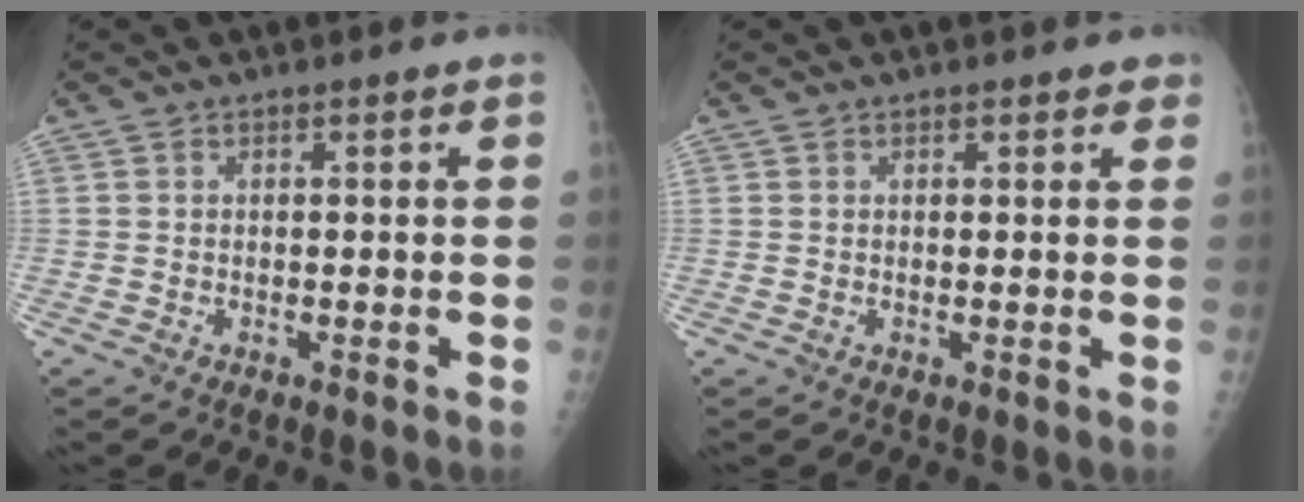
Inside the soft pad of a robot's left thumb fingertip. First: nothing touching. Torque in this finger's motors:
{"motor_torque": [-0.14, 0.03, -0.21, -0.04, 0.00]}